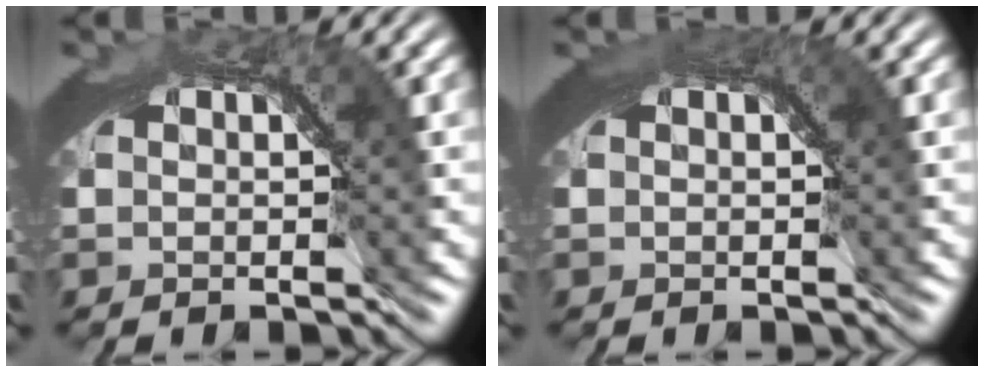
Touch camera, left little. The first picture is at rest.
{"total": 1.4, "force": [0.7, 0.4, 1.1], "torque": [-0.010, 0.003, 0.007]}